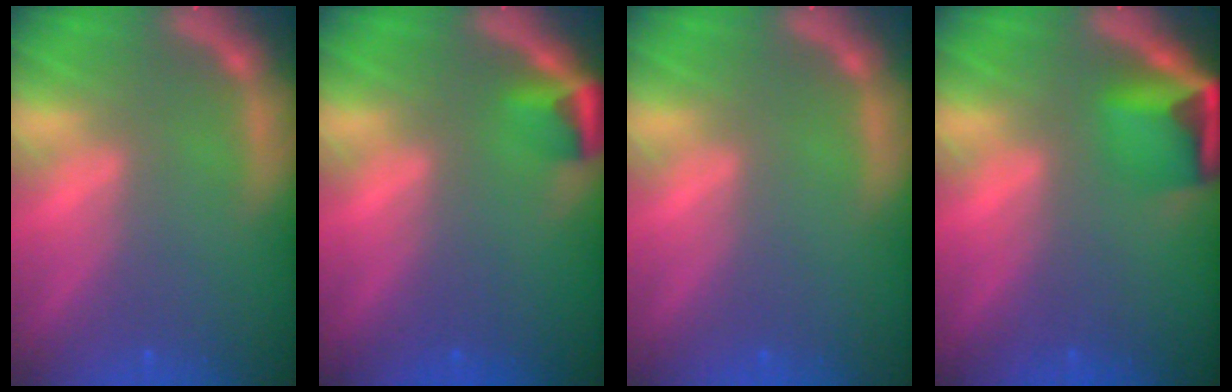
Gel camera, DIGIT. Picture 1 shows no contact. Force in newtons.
{"total": 2.4}
{"total": 0.0}
{"total": 5.4}